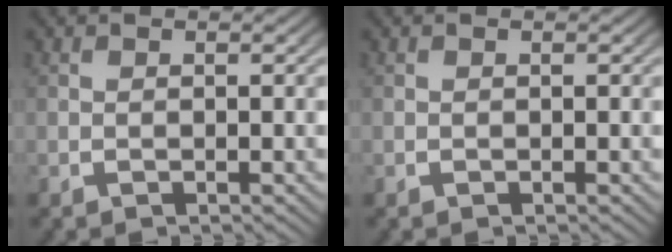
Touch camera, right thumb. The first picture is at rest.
{"total": 0.0}